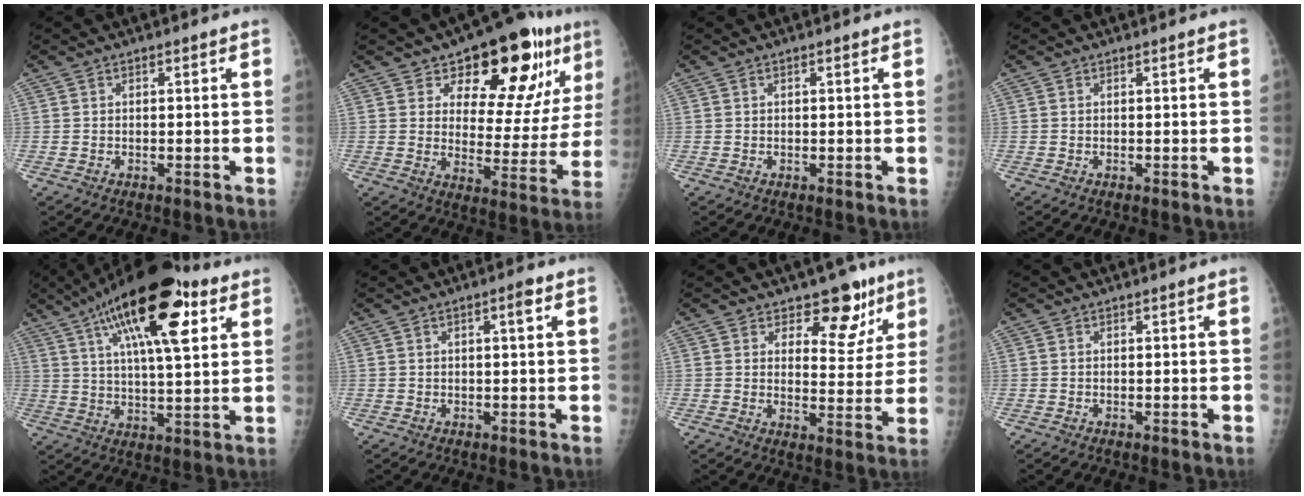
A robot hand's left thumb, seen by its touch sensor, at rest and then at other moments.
{"total": 19.5, "force": [10.5, 9.4, 13.6], "torque": [-0.125, -0.045, 0.152]}
{"total": 0.5, "force": [0.2, 0.2, 0.5], "torque": [-0.007, 0.002, 0.002]}
{"total": 0.0}
{"total": 22.1, "force": [10.3, 7.5, 18.1], "torque": [-0.287, -0.008, 0.165]}
{"total": 2.5, "force": [0.9, 0.6, 2.2], "torque": [-0.033, 0.003, 0.012]}
{"total": 9.4, "force": [6.2, 5.4, 4.5], "torque": [-0.010, -0.035, 0.086]}
{"total": 0.0}